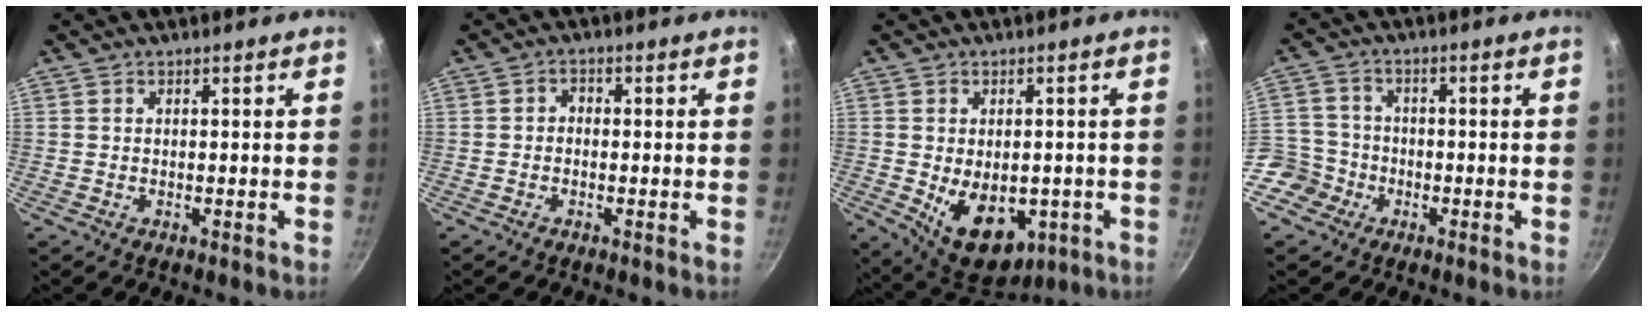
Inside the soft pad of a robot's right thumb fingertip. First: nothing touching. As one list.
[{"total": 1.7, "force": [-0.6, 1.3, 0.9], "torque": [-0.013, 0.011, -0.013]}, {"total": 13.2, "force": [-3.2, 8.5, 9.6], "torque": [-0.104, -0.011, -0.023]}, {"total": 6.7, "force": [-3.4, 5.7, 1.0], "torque": [0.012, 0.037, -0.071]}]